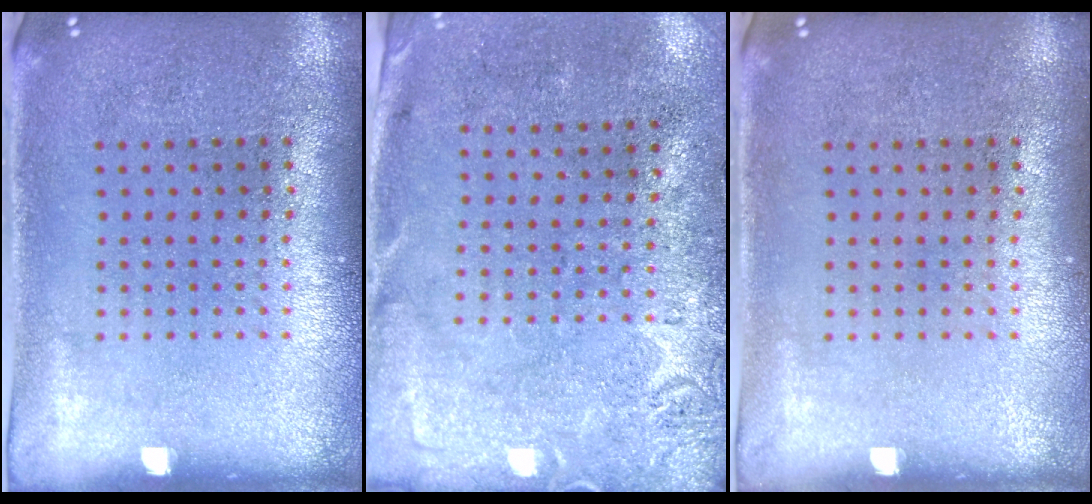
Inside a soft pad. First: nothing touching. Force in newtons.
{"total": 2.9, "press": 2.2, "slide": 1.8}
{"total": 0.0}